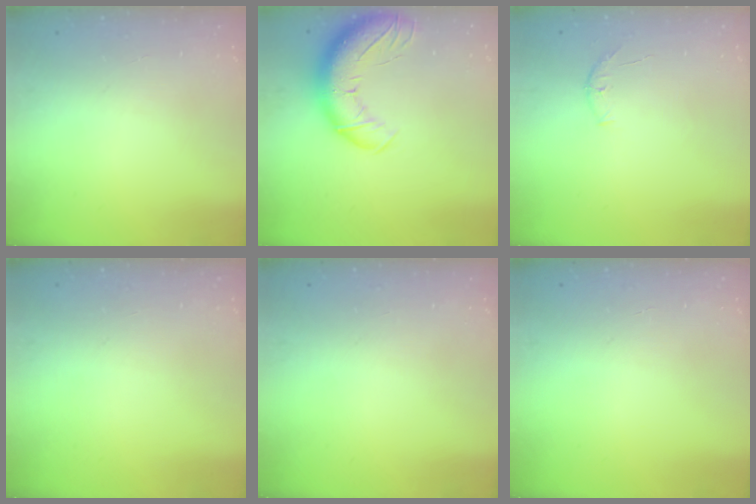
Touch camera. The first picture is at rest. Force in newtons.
{"total": 15.2, "press": 14.7, "slide": 3.6}
{"total": 5.6, "press": 5.5, "slide": 1.1}
{"total": 0.0}
{"total": 0.0}
{"total": 0.0}